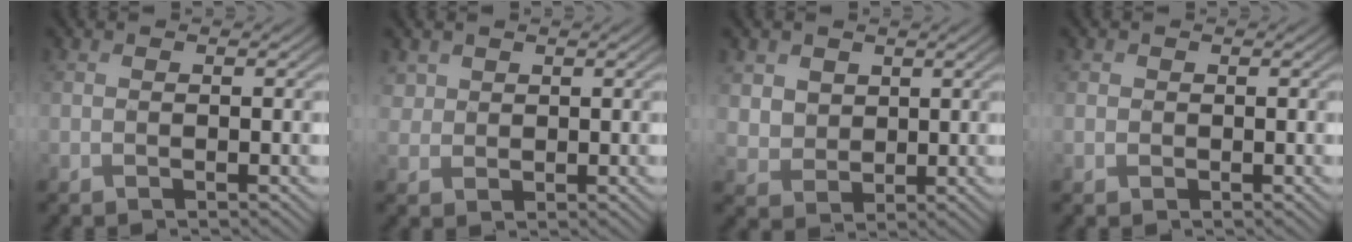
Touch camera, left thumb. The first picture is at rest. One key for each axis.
{"total": 2.2, "fx": 1.4, "fy": 1.6, "fz": 0.4, "tx": -0.015, "ty": -0.002, "tz": 0.031}
{"total": 4.1, "fx": 2.2, "fy": 3.1, "fz": 1.4, "tx": -0.061, "ty": -0.012, "tz": 0.041}
{"total": 0.8, "fx": 0.2, "fy": 0.8, "fz": 0.0, "tx": -0.001, "ty": -0.003, "tz": 0.002}